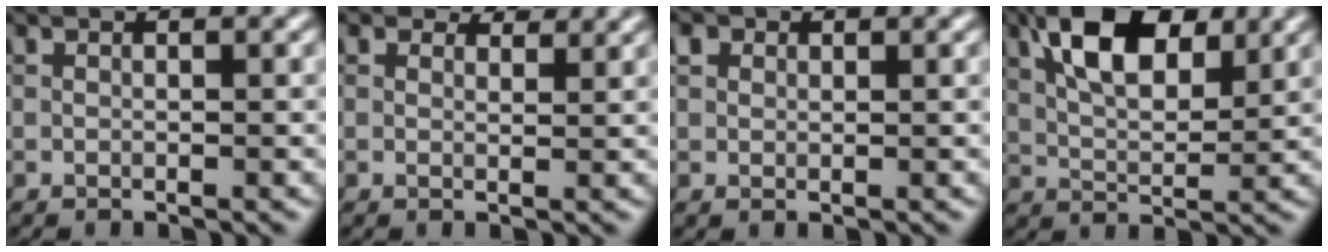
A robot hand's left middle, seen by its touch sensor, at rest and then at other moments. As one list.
[{"total": 2.9, "force": [2.5, 1.0, 0.9], "torque": [-0.016, -0.003, 0.030]}, {"total": 1.3, "force": [0.6, 1.0, 0.4], "torque": [-0.004, 0.003, 0.010]}, {"total": 8.2, "force": [3.6, 3.9, 6.3], "torque": [-0.110, 0.013, 0.062]}]